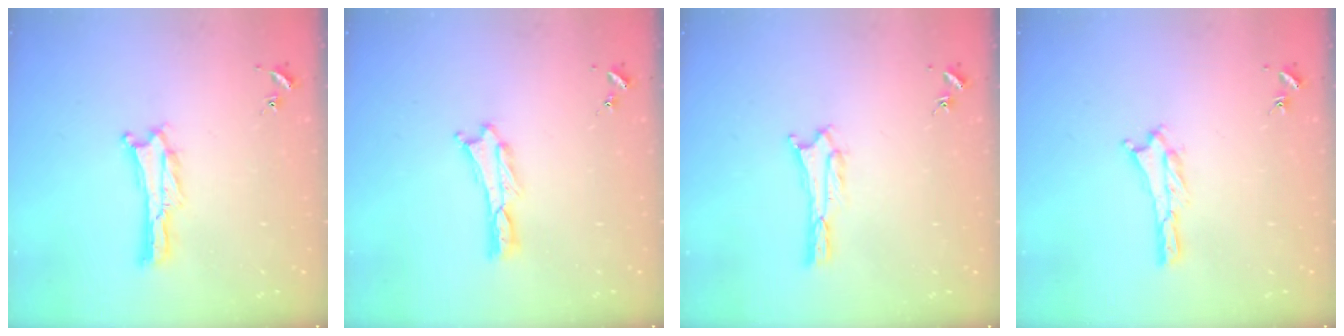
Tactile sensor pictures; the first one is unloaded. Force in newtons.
{"total": 0.0}
{"total": 1.7, "press": 1.7, "slide": 0.3}
{"total": 1.2, "press": 1.1, "slide": 0.2}